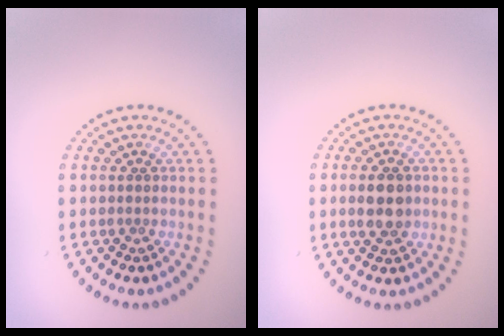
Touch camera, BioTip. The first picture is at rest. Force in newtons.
{"total": 3.4, "press": 3.4, "slide": 0.2}